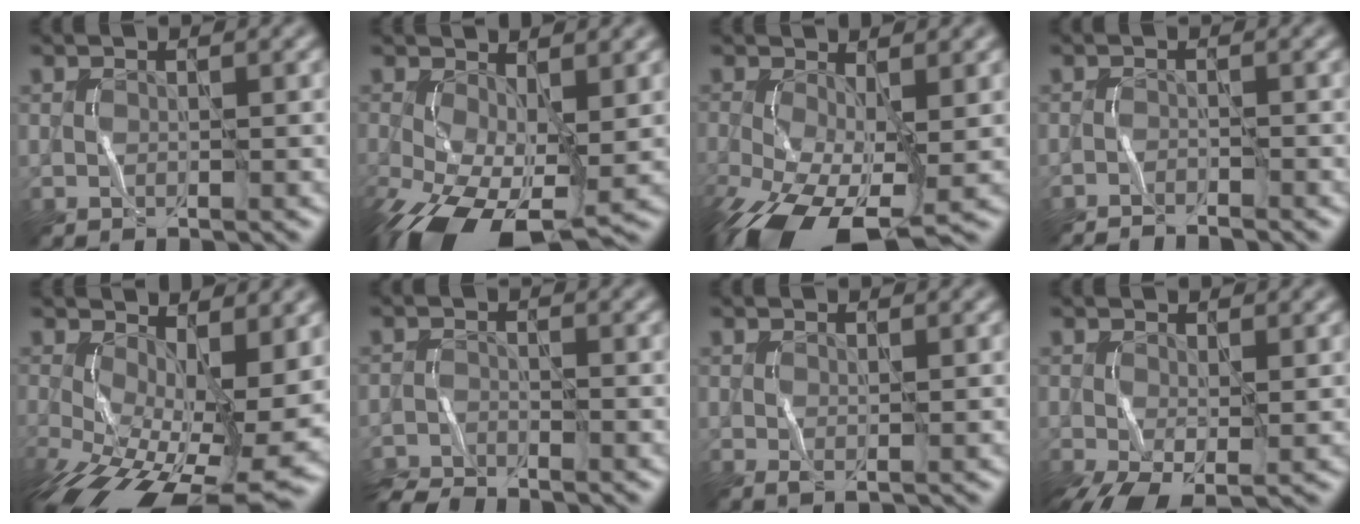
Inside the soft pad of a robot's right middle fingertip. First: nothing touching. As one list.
[{"total": 10.7, "force": [-3.3, 5.8, 8.4], "torque": [-0.177, -0.039, -0.042]}, {"total": 11.7, "force": [-4.5, 5.7, 9.2], "torque": [-0.203, -0.051, -0.068]}, {"total": 3.1, "force": [-3.0, 0.3, 0.8], "torque": [-0.015, -0.006, -0.052]}, {"total": 14.6, "force": [-3.2, 6.7, 12.6], "torque": [-0.219, -0.051, -0.033]}, {"total": 3.1, "force": [-3.0, 0.2, 0.6], "torque": [-0.020, -0.007, -0.066]}, {"total": 0.7, "force": [0.0, 0.2, 0.7], "torque": [-0.013, -0.003, 0.000]}, {"total": 5.0, "force": [-1.8, 2.5, 3.9], "torque": [-0.095, -0.019, -0.028]}]